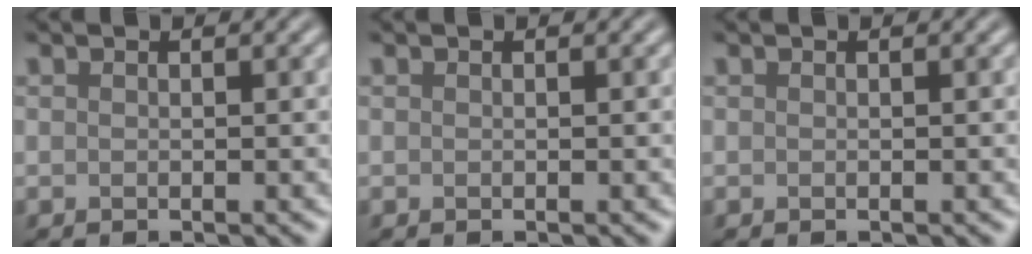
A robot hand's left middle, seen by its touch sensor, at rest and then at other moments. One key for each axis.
{"total": 0.0}
{"total": 0.0}